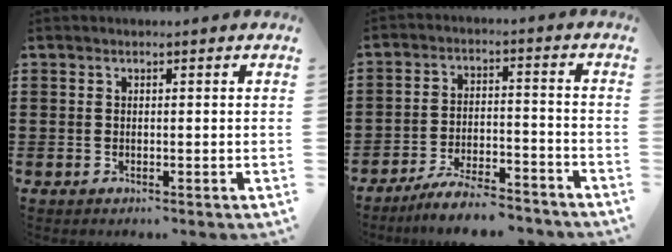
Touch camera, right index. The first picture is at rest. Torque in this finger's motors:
{"motor_torque": [2.14, 0.00, -0.20, -0.22]}